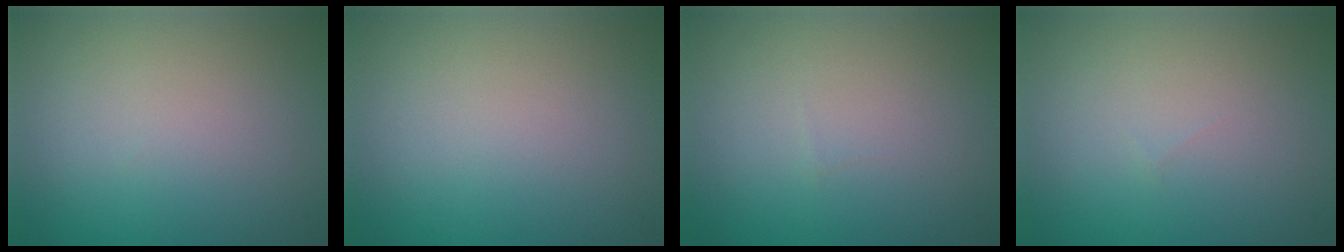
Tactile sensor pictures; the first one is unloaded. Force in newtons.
{"total": 0.0}
{"total": 0.0}
{"total": 0.0}